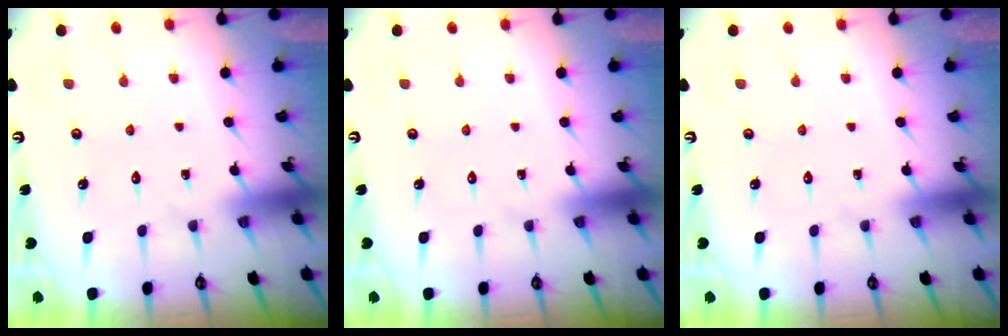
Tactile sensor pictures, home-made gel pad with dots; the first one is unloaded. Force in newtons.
{"total": 0.0}
{"total": 0.0}